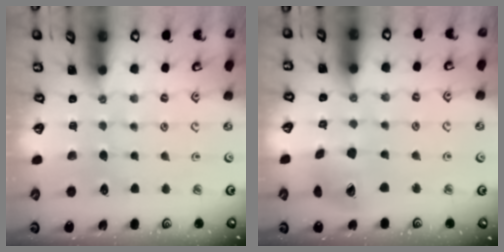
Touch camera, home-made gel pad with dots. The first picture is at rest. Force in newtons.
{"total": 12.4, "press": 12.4, "slide": 1.5}